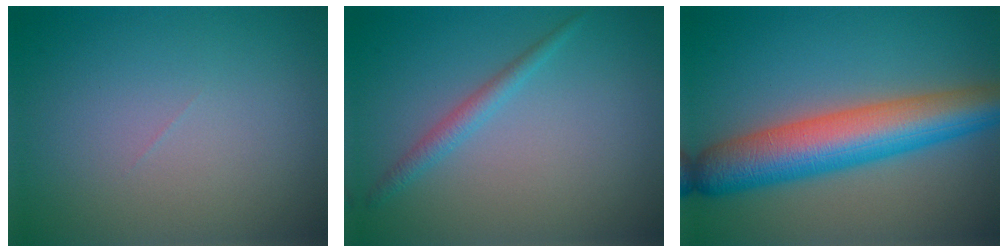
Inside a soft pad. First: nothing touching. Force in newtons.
{"total": 1.6, "press": 1.6, "slide": 0.1}
{"total": 8.9, "press": 8.9, "slide": 0.3}